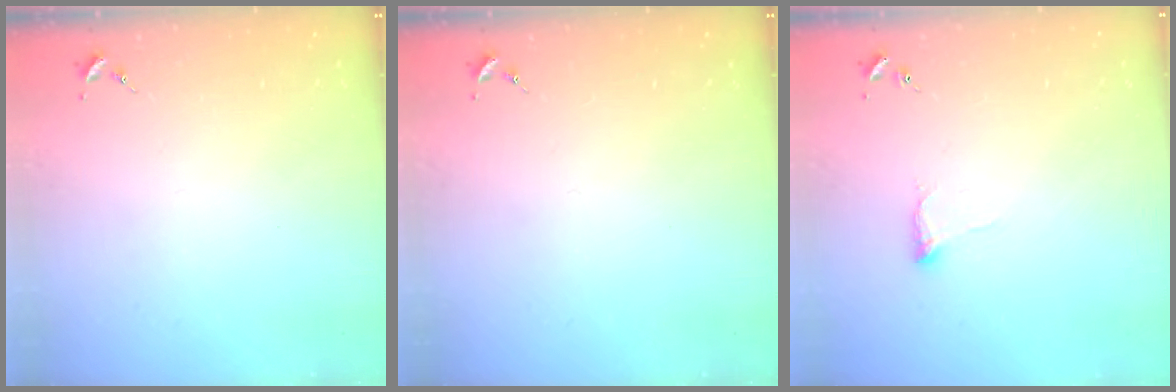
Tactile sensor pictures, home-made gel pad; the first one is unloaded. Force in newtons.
{"total": 0.0}
{"total": 6.2, "press": 6.2, "slide": 0.9}